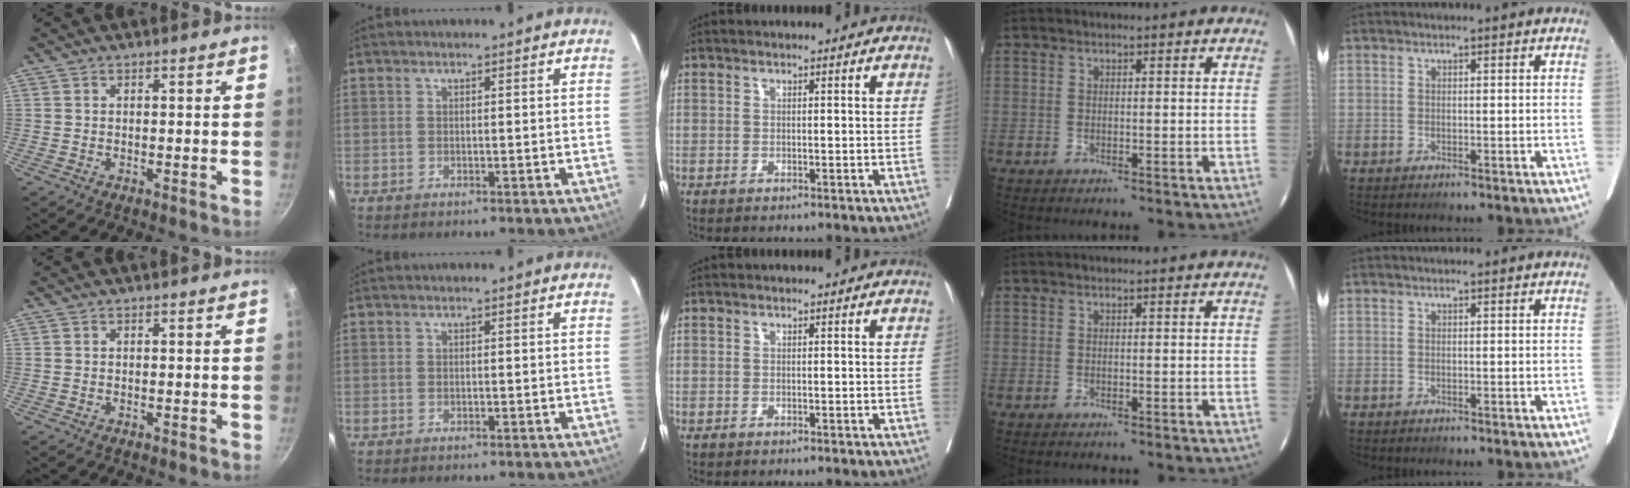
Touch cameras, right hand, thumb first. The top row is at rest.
{}